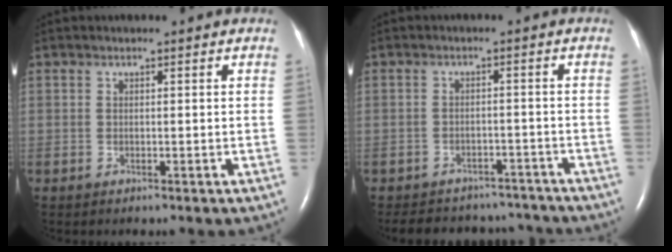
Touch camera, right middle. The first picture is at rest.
{"total": 13.1, "force": [-11.8, 5.1, 2.8], "torque": [-0.056, 0.014, -0.141]}